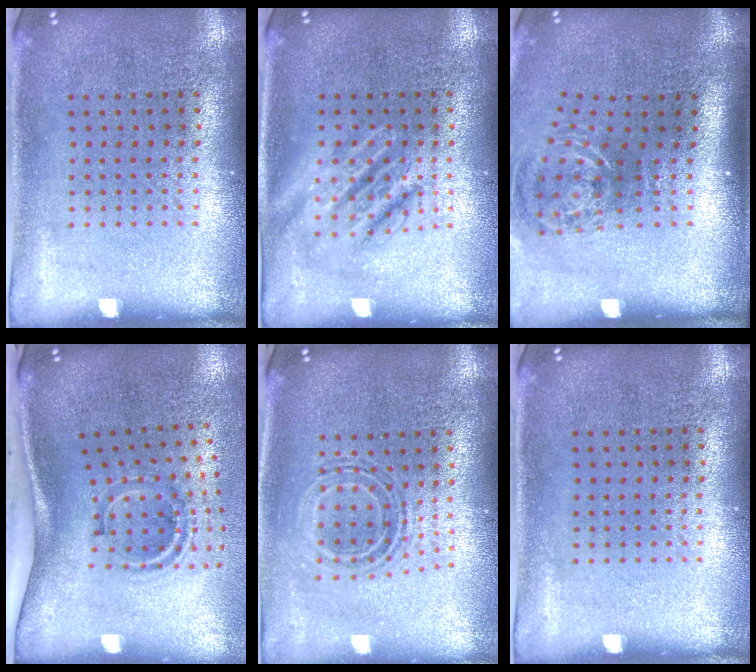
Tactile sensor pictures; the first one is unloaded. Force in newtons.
{"total": 1.9, "press": 1.9, "slide": 0.3}
{"total": 1.6, "press": 1.2, "slide": 1.1}
{"total": 2.0, "press": 1.2, "slide": 1.7}
{"total": 0.7, "press": 0.7, "slide": 0.2}
{"total": 0.0}